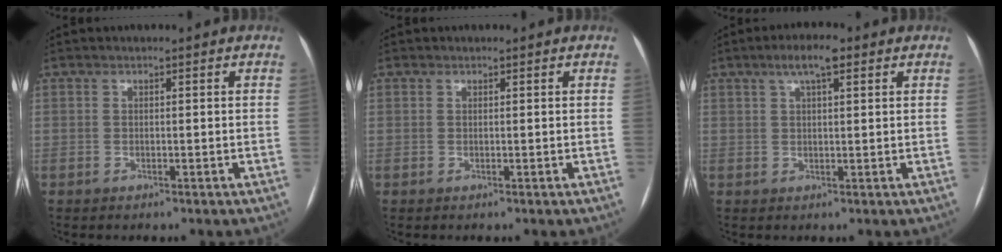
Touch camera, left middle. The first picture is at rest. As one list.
[{"total": 0.0}, {"total": 4.8, "force": [2.7, 1.1, 3.8], "torque": [-0.070, 0.014, 0.044]}]